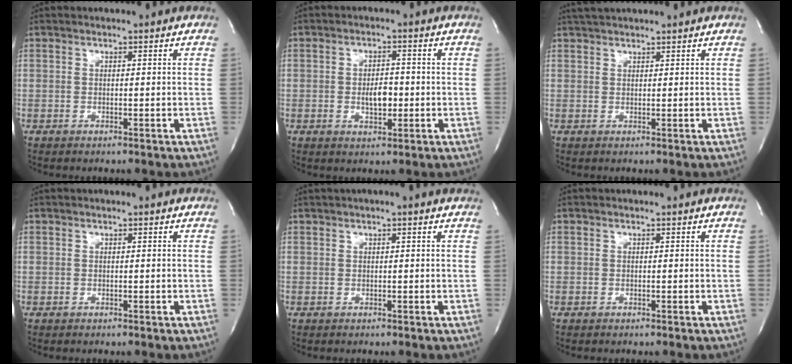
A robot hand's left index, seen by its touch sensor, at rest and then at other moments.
{"total": 3.9, "force": [-0.7, 1.9, 3.4], "torque": [-0.054, 0.002, -0.007]}
{"total": 3.4, "force": [3.2, 0.3, 1.2], "torque": [-0.021, 0.028, 0.057]}
{"total": 0.0}
{"total": 1.7, "force": [1.2, 0.0, 1.3], "torque": [-0.019, 0.017, 0.017]}
{"total": 0.0}